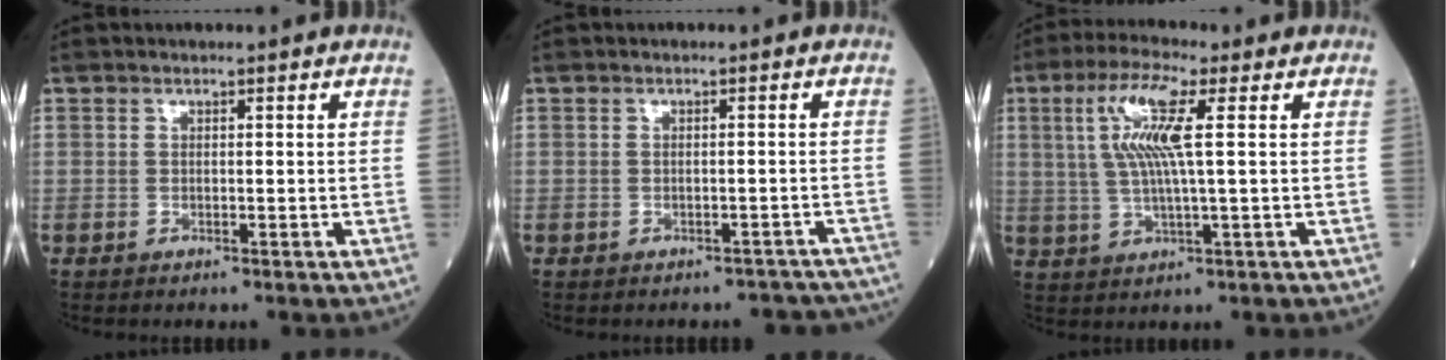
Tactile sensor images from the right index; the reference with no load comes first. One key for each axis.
{"total": 6.1, "fx": -5.5, "fy": 2.4, "fz": 0.4, "tx": 0.008, "ty": 0.013, "tz": -0.049}
{"total": 9.0, "fx": 2.4, "fy": 0.6, "fz": 8.7, "tx": -0.185, "ty": 0.013, "tz": 0.044}